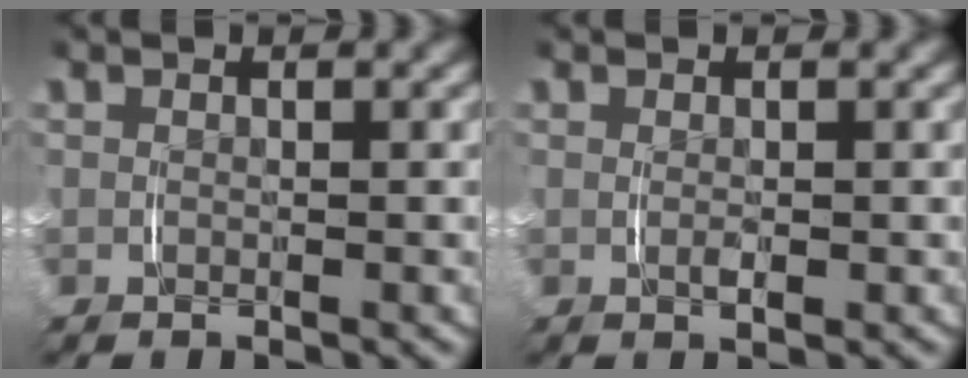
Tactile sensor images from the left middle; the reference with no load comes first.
{"total": 0.6, "force": [-0.1, 0.0, 0.6], "torque": [-0.010, -0.004, 0.001]}